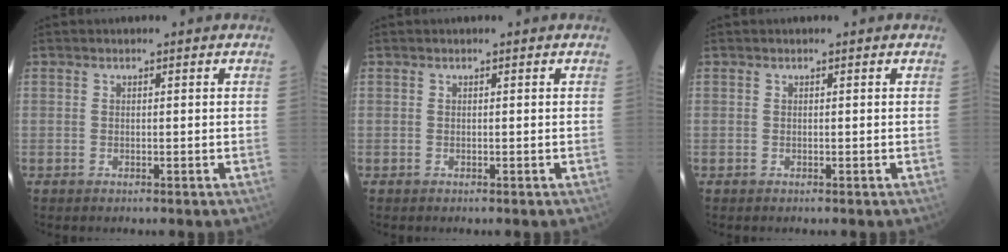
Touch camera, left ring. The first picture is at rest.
{"total": 0.0}
{"total": 0.0}